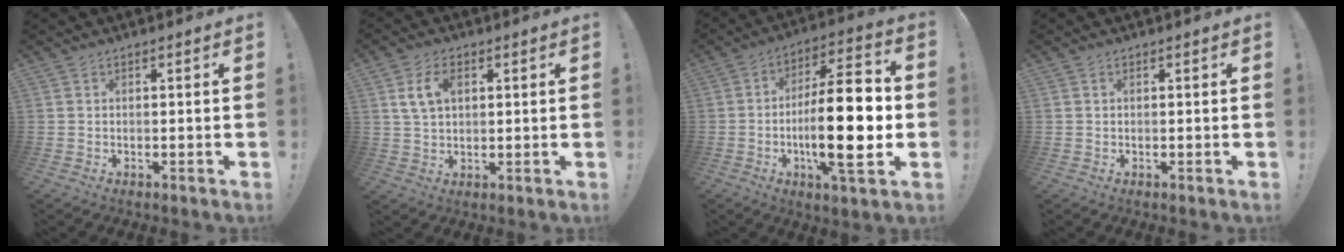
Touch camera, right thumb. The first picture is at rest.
{"total": 7.4, "force": [2.3, 4.7, 5.3], "torque": [-0.100, 0.005, 0.043]}
{"total": 21.9, "force": [-3.3, 6.7, 20.6], "torque": [-0.343, 0.008, -0.055]}
{"total": 0.0}